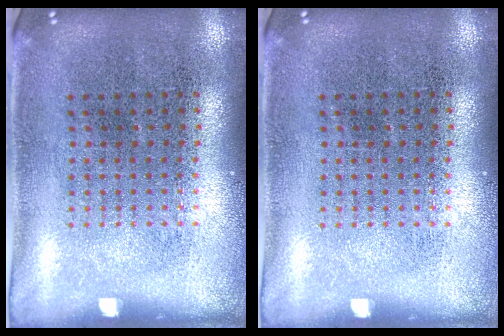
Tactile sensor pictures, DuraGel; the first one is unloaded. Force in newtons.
{"total": 0.0}